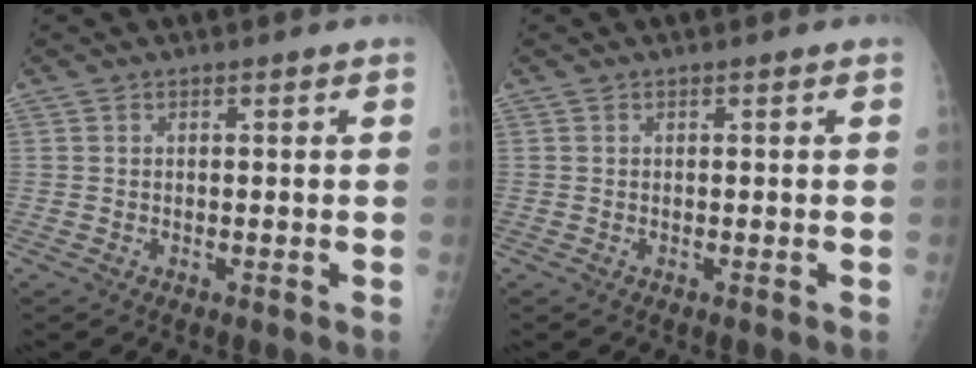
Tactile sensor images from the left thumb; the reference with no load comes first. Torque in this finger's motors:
{"motor_torque": [0.03, 0.03, -0.08, -0.08, 0.00]}